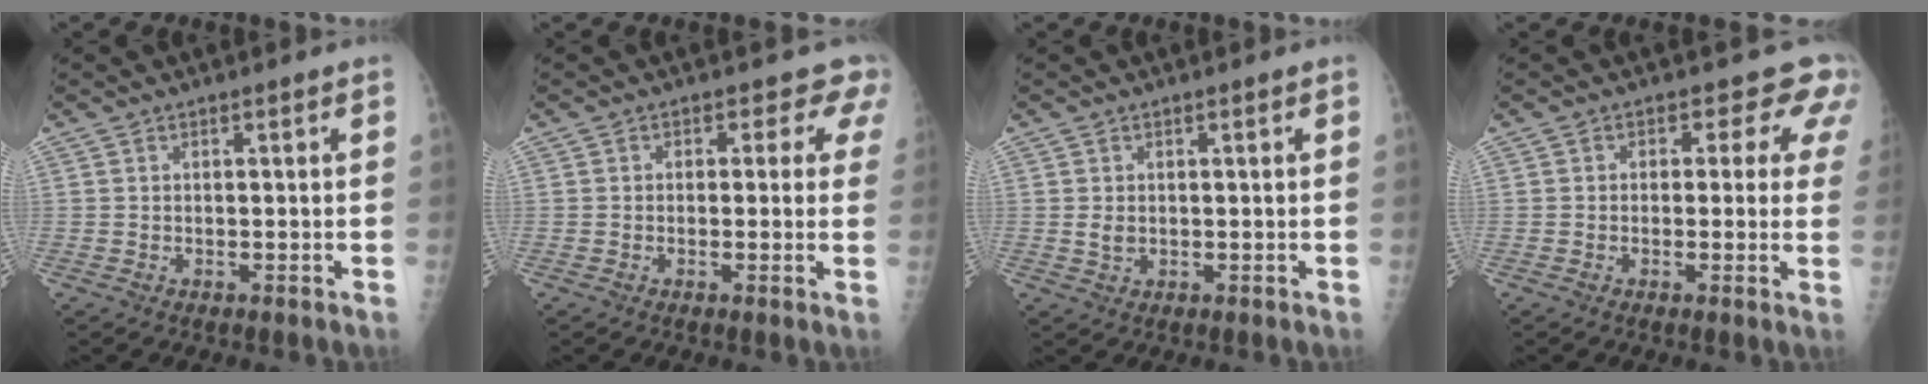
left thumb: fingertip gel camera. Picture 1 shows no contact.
{"total": 4.2, "force": [2.8, 3.1, -0.3], "torque": [0.049, -0.008, 0.003]}
{"total": 1.9, "force": [0.3, 1.6, 1.0], "torque": [-0.008, -0.002, 0.009]}
{"total": 6.4, "force": [4.1, 4.7, 1.6], "torque": [0.035, -0.009, 0.018]}